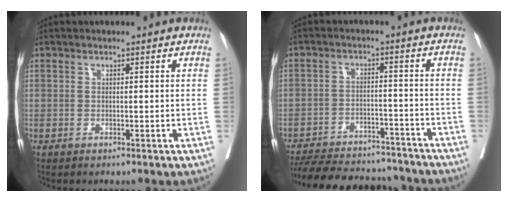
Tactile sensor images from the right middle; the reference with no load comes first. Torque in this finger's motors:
{"motor_torque": [0.18, -1.70, 0.00, 0.00]}